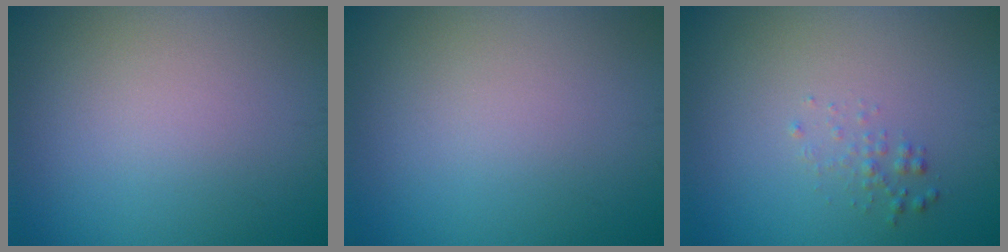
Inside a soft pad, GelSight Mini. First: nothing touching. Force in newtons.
{"total": 0.0}
{"total": 0.9, "press": 0.9, "slide": 0.1}